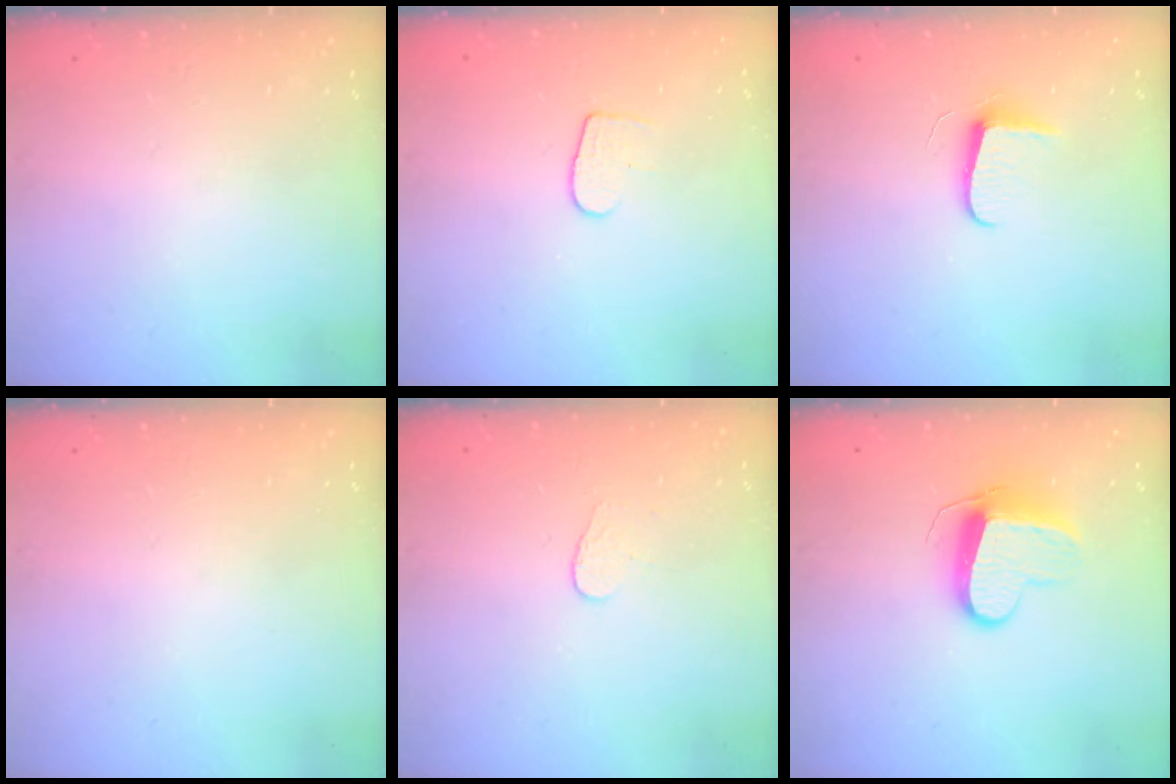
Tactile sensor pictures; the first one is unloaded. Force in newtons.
{"total": 5.1, "press": 5.1, "slide": 0.4}
{"total": 6.2, "press": 6.2, "slide": 0.8}
{"total": 0.0}
{"total": 3.2, "press": 3.2, "slide": 0.3}
{"total": 9.5, "press": 9.5, "slide": 0.2}